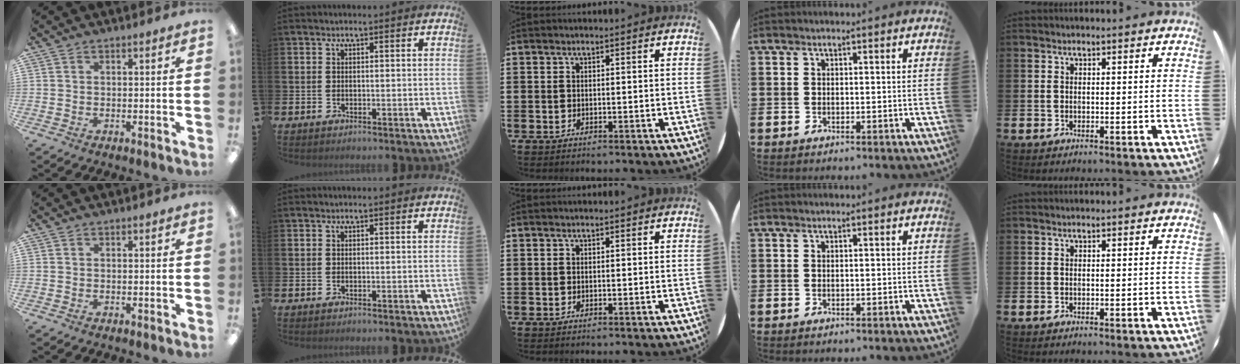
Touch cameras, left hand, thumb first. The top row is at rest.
{}